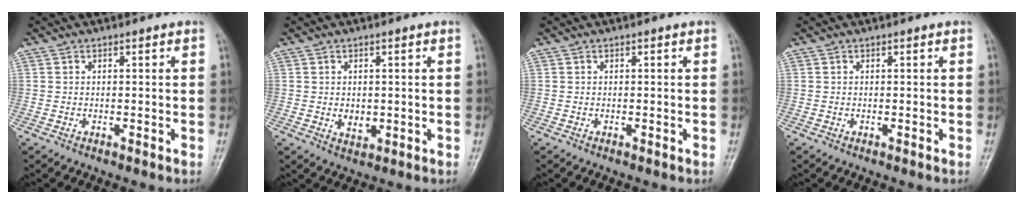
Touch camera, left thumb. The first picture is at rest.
{"total": 2.7, "force": [0.1, 2.0, 1.8], "torque": [-0.022, -0.005, 0.008]}
{"total": 0.0}
{"total": 0.0}